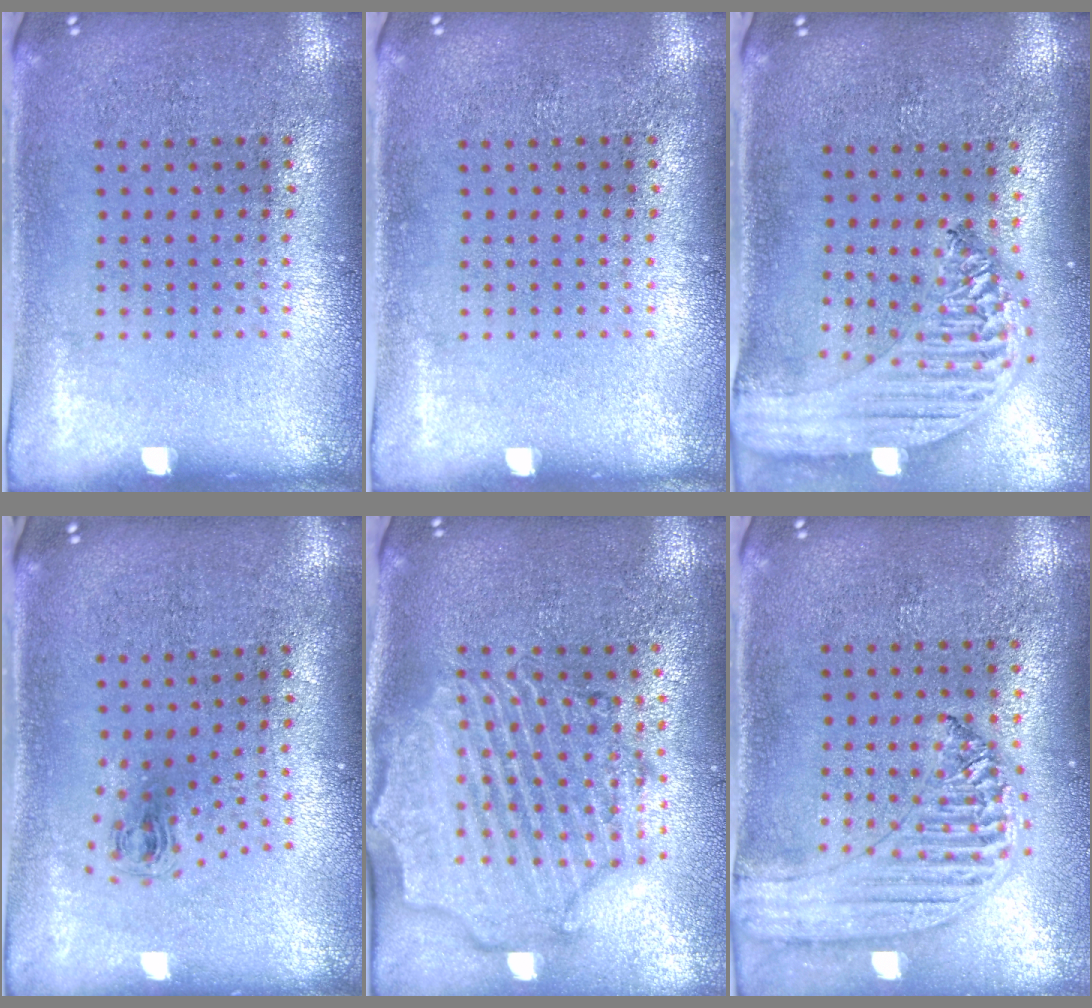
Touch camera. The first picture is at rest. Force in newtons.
{"total": 0.0}
{"total": 2.4, "press": 2.1, "slide": 1.2}
{"total": 0.7, "press": 0.4, "slide": 0.6}
{"total": 2.8, "press": 2.5, "slide": 1.3}
{"total": 1.3, "press": 1.2, "slide": 0.2}